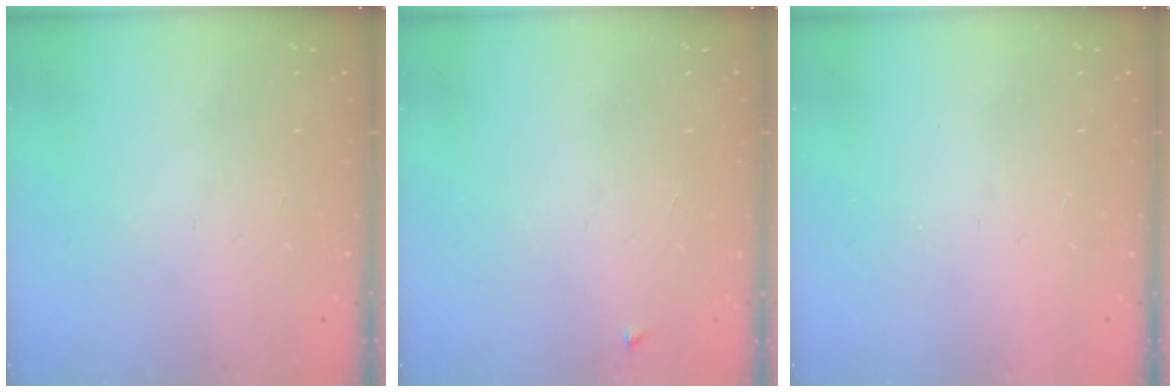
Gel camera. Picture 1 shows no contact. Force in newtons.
{"total": 2.3, "press": 2.3, "slide": 0.3}
{"total": 1.7, "press": 1.6, "slide": 0.1}